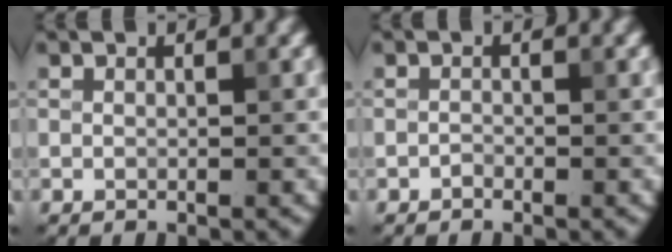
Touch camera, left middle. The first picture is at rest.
{"total": 0.5, "force": [-0.5, 0.2, 0.1], "torque": [0.000, 0.000, -0.010]}